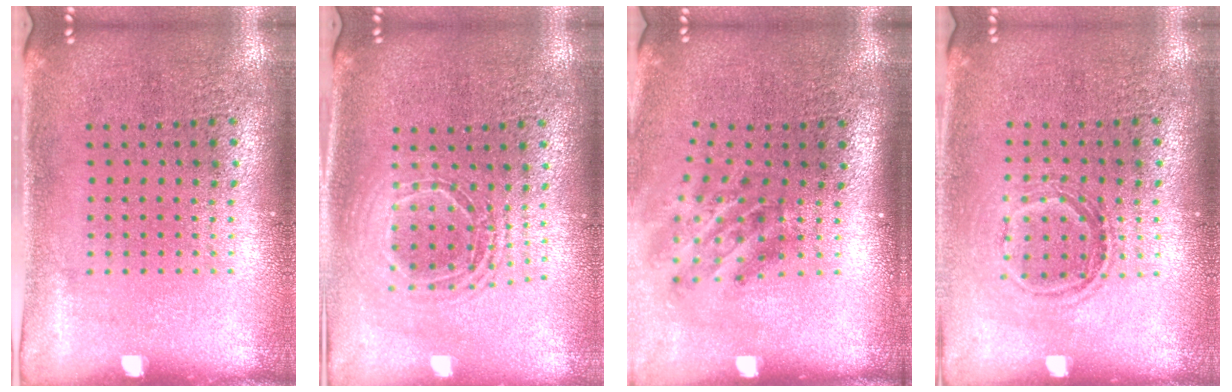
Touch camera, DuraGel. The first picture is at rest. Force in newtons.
{"total": 1.6, "press": 1.4, "slide": 0.8}
{"total": 1.9, "press": 1.2, "slide": 1.5}
{"total": 1.2, "press": 1.0, "slide": 0.6}